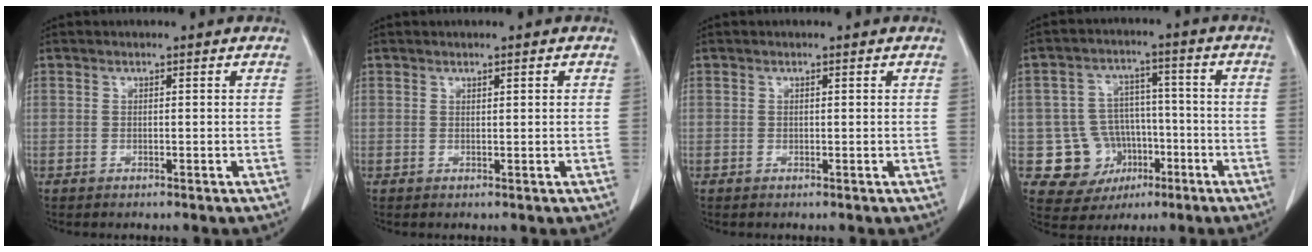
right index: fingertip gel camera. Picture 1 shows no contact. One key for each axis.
{"total": 0.7, "fx": 0.3, "fy": 0.0, "fz": 0.6, "tx": -0.011, "ty": 0.000, "tz": 0.006}
{"total": 0.0}
{"total": 10.3, "fx": -3.1, "fy": 9.5, "fz": 2.6, "tx": -0.041, "ty": 0.032, "tz": -0.034}